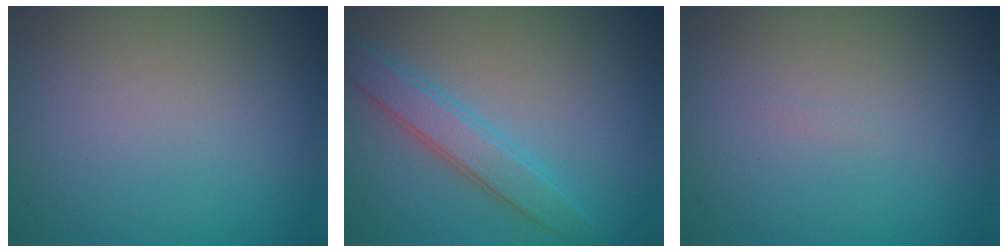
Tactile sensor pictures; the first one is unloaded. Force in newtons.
{"total": 3.0, "press": 3.0, "slide": 0.1}
{"total": 0.0}